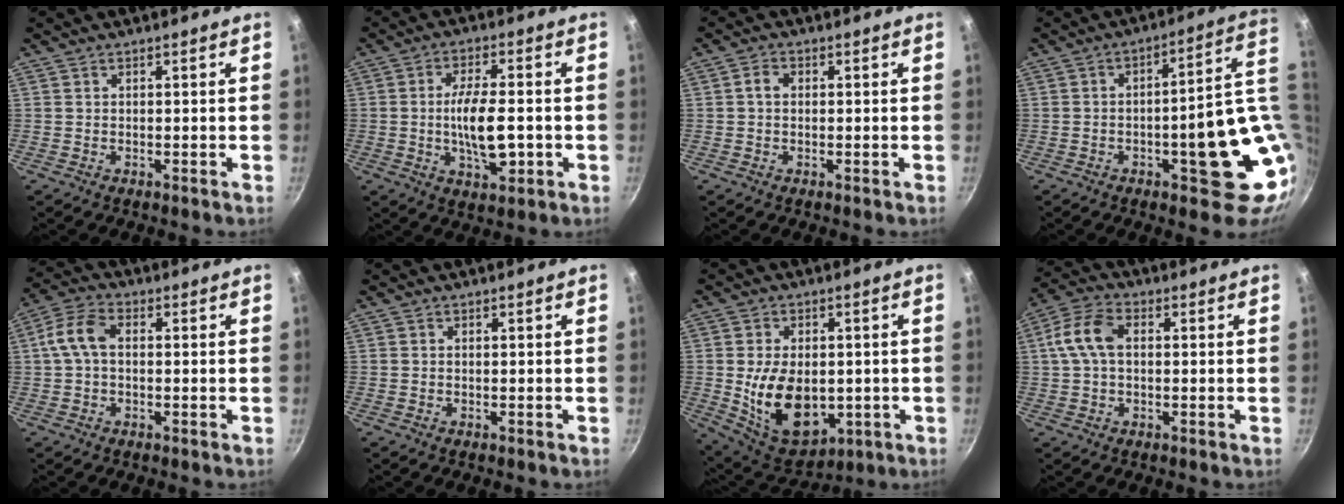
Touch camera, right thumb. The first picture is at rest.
{"total": 10.4, "force": [-1.4, 4.2, 9.4], "torque": [-0.156, 0.009, -0.024]}
{"total": 2.3, "force": [0.2, 1.7, 1.5], "torque": [-0.023, 0.007, 0.000]}
{"total": 20.2, "force": [-1.3, 7.4, 18.8], "torque": [-0.197, 0.002, -0.007]}
{"total": 7.0, "force": [0.5, 4.2, 5.6], "torque": [-0.119, 0.025, 0.000]}
{"total": 0.0}
{"total": 15.3, "force": [-1.2, 10.1, 11.4], "torque": [-0.164, -0.014, 0.001]}
{"total": 8.4, "force": [1.0, 5.1, 6.6], "torque": [-0.137, 0.024, 0.010]}